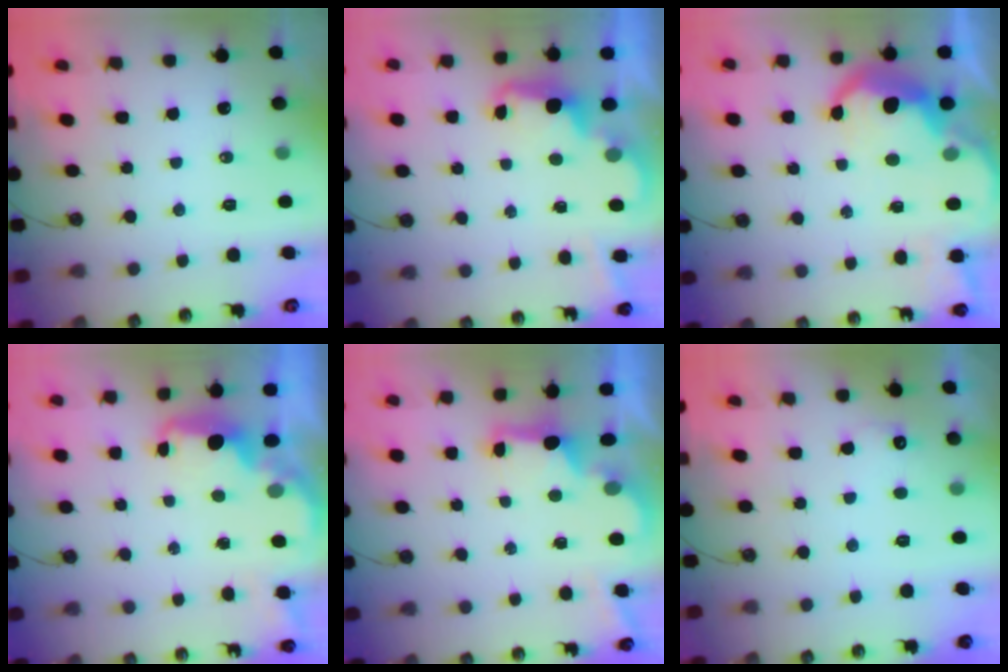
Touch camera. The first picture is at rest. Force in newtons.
{"total": 2.3, "press": 2.3, "slide": 0.5}
{"total": 11.1, "press": 11.0, "slide": 0.7}
{"total": 2.7, "press": 2.6, "slide": 0.5}
{"total": 2.5, "press": 2.4, "slide": 0.7}
{"total": 5.1, "press": 5.0, "slide": 1.2}